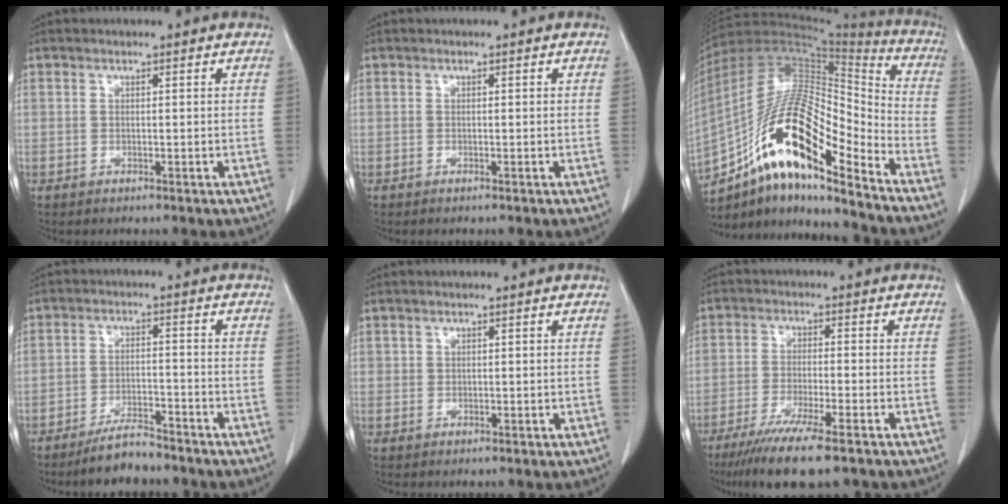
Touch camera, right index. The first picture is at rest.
{"total": 0.0}
{"total": 20.2, "force": [-11.5, 4.5, 16.0], "torque": [-0.306, 0.015, -0.201]}
{"total": 5.7, "force": [-5.0, 1.1, 2.4], "torque": [-0.045, -0.007, -0.091]}
{"total": 0.6, "force": [0.3, 0.4, 0.0], "torque": [0.009, -0.001, 0.003]}
{"total": 10.7, "force": [-7.6, 0.7, 7.4], "torque": [-0.121, -0.026, -0.121]}